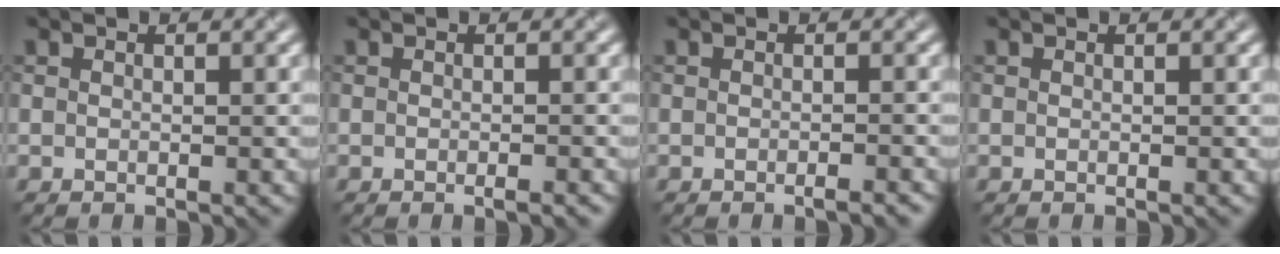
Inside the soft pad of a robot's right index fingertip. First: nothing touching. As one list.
[{"total": 1.0, "force": [-0.5, 0.1, 0.8], "torque": [-0.009, -0.003, -0.009]}, {"total": 1.2, "force": [-0.8, 0.2, 0.9], "torque": [-0.008, -0.001, -0.015]}, {"total": 0.0}]